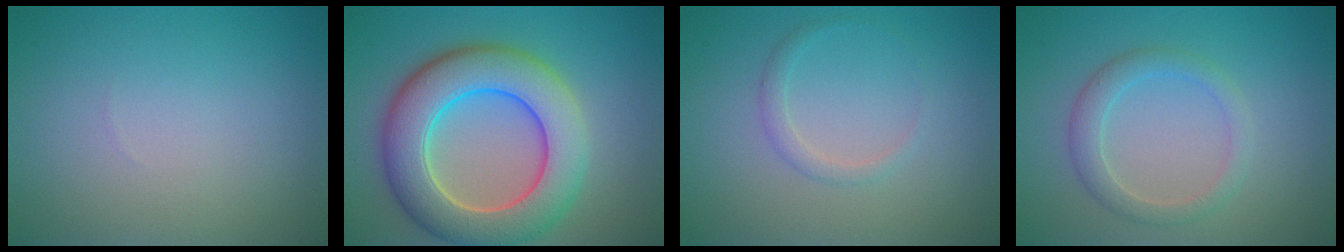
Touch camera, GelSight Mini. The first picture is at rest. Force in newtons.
{"total": 9.6, "press": 9.6, "slide": 0.4}
{"total": 1.2, "press": 1.2, "slide": 0.1}
{"total": 2.4, "press": 2.4, "slide": 0.1}